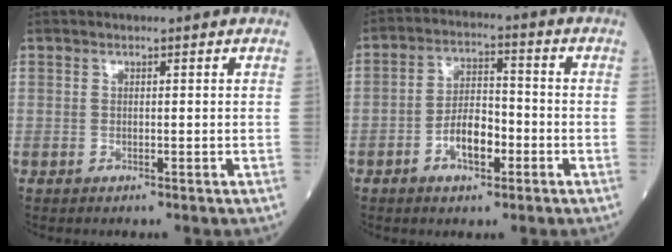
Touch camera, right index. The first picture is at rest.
{"total": 6.6, "force": [-2.7, 2.9, 5.4], "torque": [-0.103, 0.012, -0.048]}